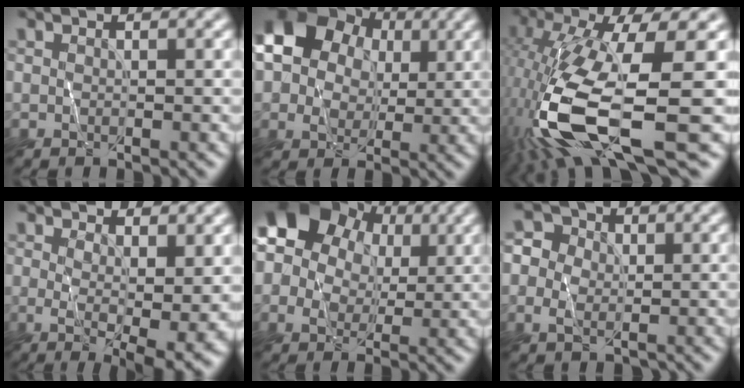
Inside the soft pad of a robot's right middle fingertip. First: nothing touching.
{"total": 11.6, "force": [4.0, 9.2, 5.9], "torque": [-0.126, 0.040, 0.069]}
{"total": 12.6, "force": [-4.4, 3.5, 11.3], "torque": [-0.245, -0.017, -0.077]}
{"total": 5.8, "force": [0.1, 1.6, 5.6], "torque": [-0.088, -0.018, 0.010]}
{"total": 9.5, "force": [3.6, 7.2, 5.0], "torque": [-0.090, 0.041, 0.040]}
{"total": 4.6, "force": [0.0, 4.2, 1.9], "torque": [-0.013, 0.020, -0.022]}